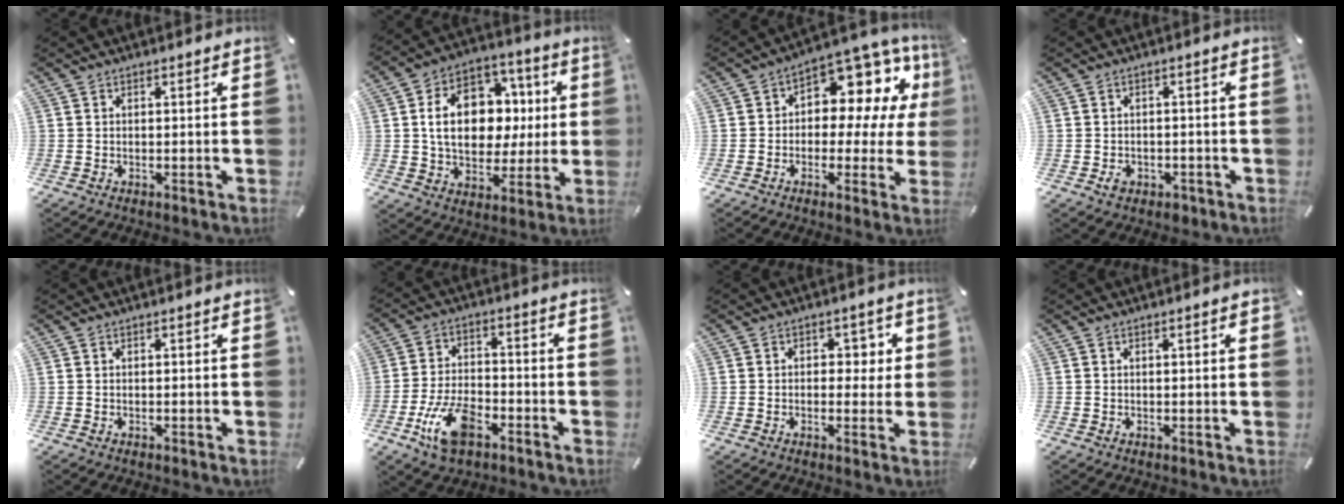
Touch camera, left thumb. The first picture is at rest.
{"total": 16.5, "force": [1.6, 12.7, 10.4], "torque": [-0.178, 0.010, 0.036]}
{"total": 10.1, "force": [3.8, 6.9, 6.4], "torque": [-0.091, -0.043, 0.068]}
{"total": 3.1, "force": [-1.3, 2.4, 1.4], "torque": [-0.024, 0.006, -0.022]}
{"total": 0.0}
{"total": 11.8, "force": [-5.8, 6.3, 8.1], "torque": [-0.169, 0.022, -0.105]}
{"total": 4.2, "force": [0.4, 3.0, 2.8], "torque": [-0.027, -0.001, -0.004]}
{"total": 1.6, "force": [0.2, 0.3, 1.6], "torque": [-0.029, 0.001, 0.003]}